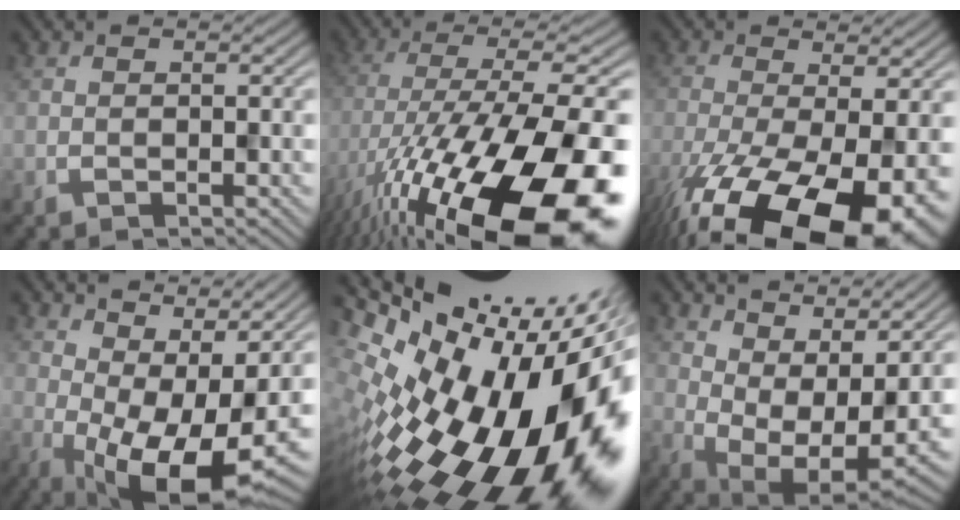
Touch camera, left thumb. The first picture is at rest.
{"total": 19.4, "force": [-10.3, 6.6, 15.1], "torque": [-0.262, -0.034, -0.142]}
{"total": 15.7, "force": [-8.2, 5.7, 12.1], "torque": [-0.242, -0.053, -0.109]}
{"total": 12.9, "force": [0.3, 6.0, 11.5], "torque": [-0.168, -0.011, 0.034]}
{"total": 19.6, "force": [-3.1, 9.3, 17.0], "torque": [-0.258, -0.061, -0.035]}
{"total": 9.0, "force": [4.2, 4.8, 6.4], "torque": [-0.115, -0.010, 0.091]}